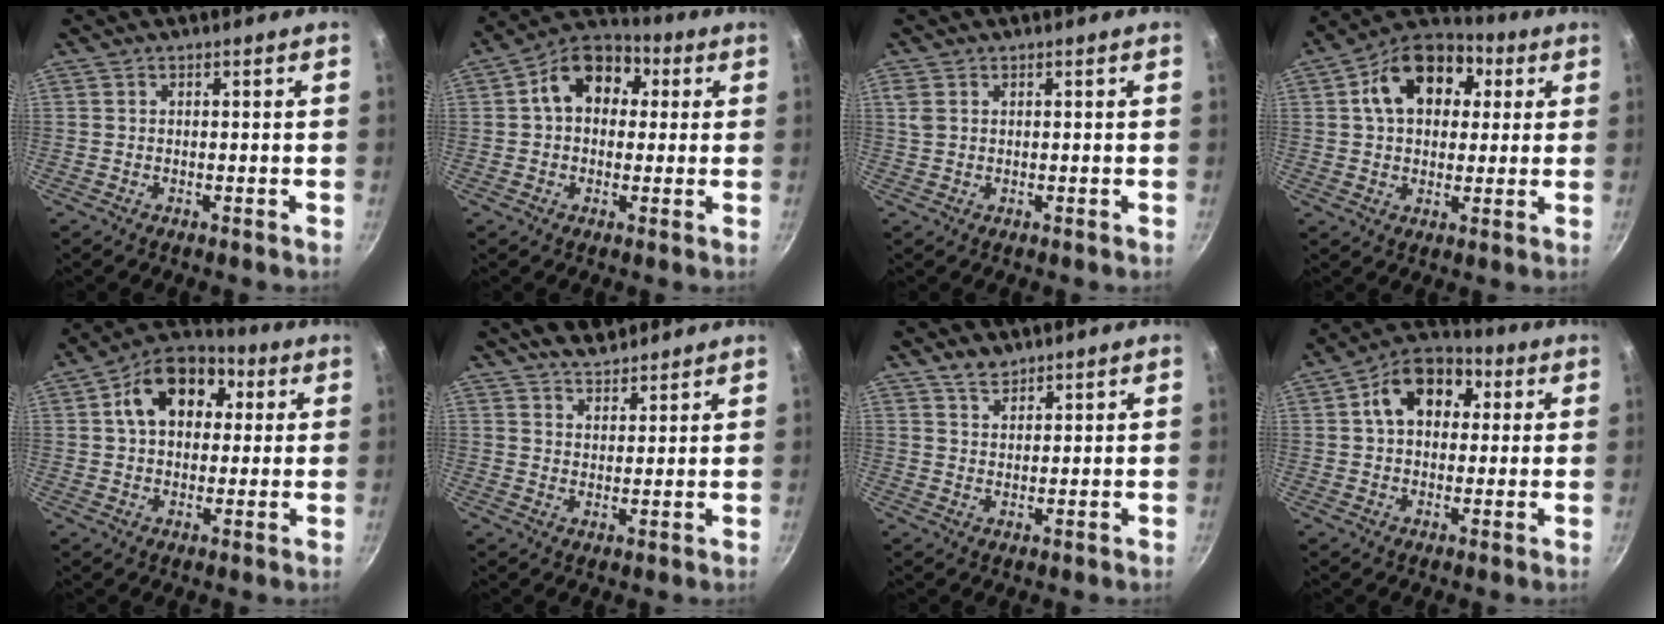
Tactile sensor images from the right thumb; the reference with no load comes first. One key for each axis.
{"total": 12.2, "fx": 2.6, "fy": 9.1, "fz": 7.6, "tx": -0.082, "ty": 0.027, "tz": 0.021}
{"total": 1.9, "fx": 0.8, "fy": 1.4, "fz": 1.1, "tx": -0.022, "ty": 0.003, "tz": 0.018}
{"total": 16.3, "fx": 4.4, "fy": 11.6, "fz": 10.6, "tx": -0.146, "ty": 0.020, "tz": 0.054}
{"total": 14.9, "fx": 3.8, "fy": 10.6, "fz": 9.7, "tx": -0.123, "ty": 0.020, "tz": 0.042}
{"total": 6.5, "fx": 5.5, "fy": 2.8, "fz": 2.0, "tx": -0.011, "ty": -0.022, "tz": 0.092}
{"total": 3.2, "fx": 2.6, "fy": 1.6, "fz": 1.0, "tx": -0.010, "ty": -0.015, "tz": 0.049}
{"total": 12.9, "fx": 3.2, "fy": 9.2, "fz": 8.4, "tx": -0.096, "ty": 0.020, "tz": 0.031}